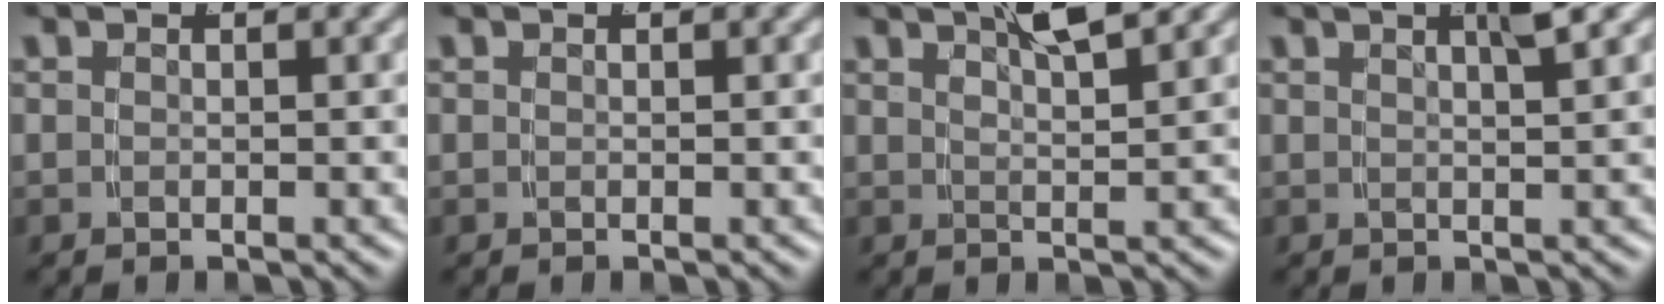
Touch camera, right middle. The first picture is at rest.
{"total": 0.0}
{"total": 3.9, "force": [3.0, 0.0, 2.5], "torque": [-0.032, 0.014, 0.049]}
{"total": 2.7, "force": [1.6, -0.2, 2.2], "torque": [-0.031, 0.016, 0.021]}